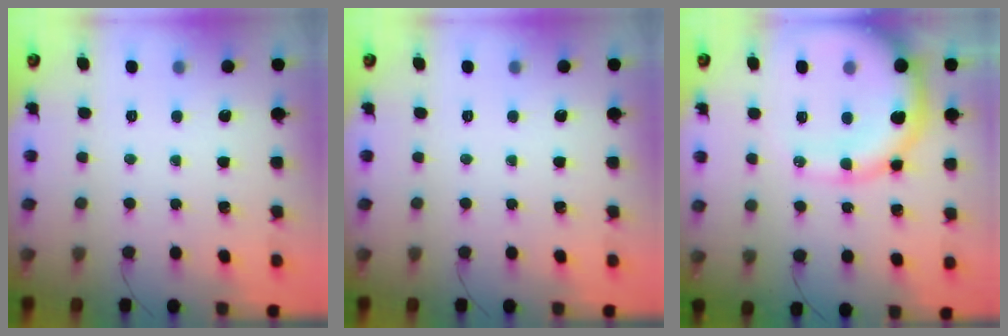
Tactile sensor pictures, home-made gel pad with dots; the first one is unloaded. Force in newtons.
{"total": 0.0}
{"total": 15.2, "press": 14.6, "slide": 4.2}